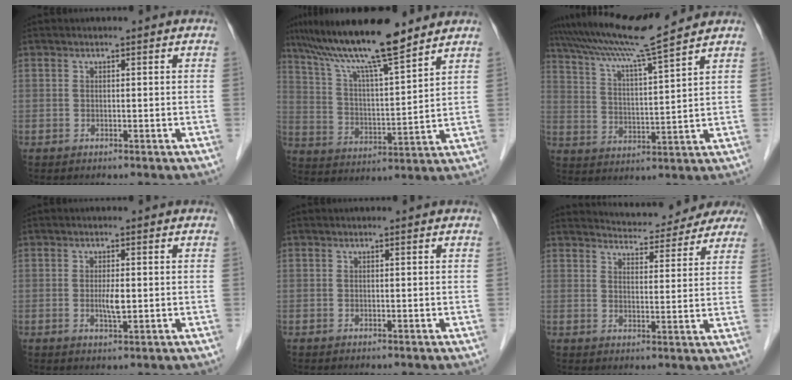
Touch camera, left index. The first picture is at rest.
{"total": 15.2, "force": [12.3, 0.9, 8.9], "torque": [-0.158, 0.011, 0.219]}
{"total": 12.4, "force": [10.9, -2.0, 5.5], "torque": [-0.103, 0.008, 0.186]}
{"total": 2.6, "force": [-0.1, 0.5, 2.5], "torque": [-0.050, -0.003, -0.001]}
{"total": 0.0}
{"total": 13.2, "force": [12.6, 3.0, 2.4], "torque": [-0.015, 0.000, 0.142]}